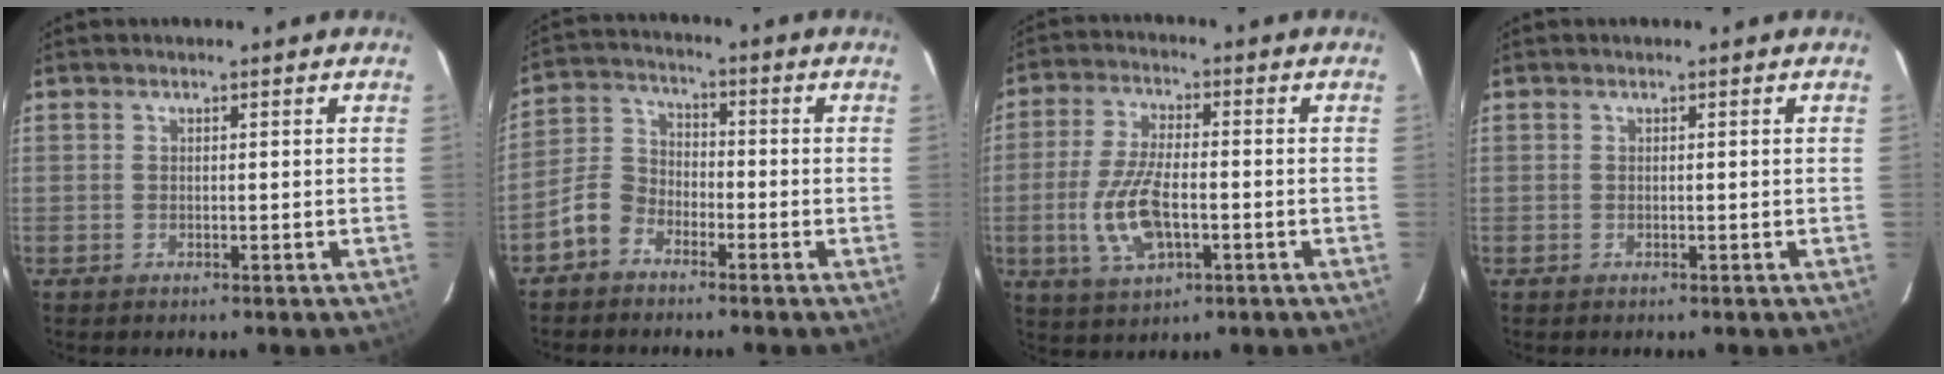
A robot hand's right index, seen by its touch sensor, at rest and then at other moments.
{"total": 6.5, "force": [-4.2, 4.4, 2.2], "torque": [-0.053, 0.025, -0.087]}
{"total": 11.0, "force": [-2.7, 4.7, 9.6], "torque": [-0.203, -0.005, -0.047]}
{"total": 0.0}